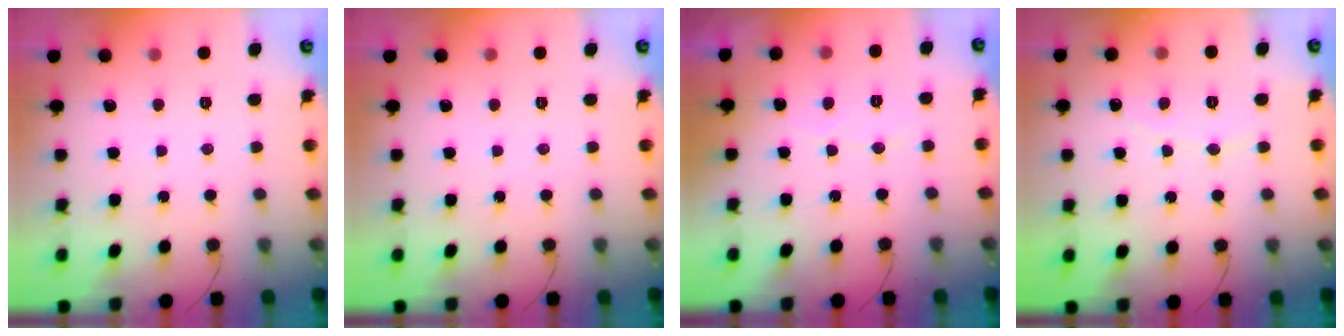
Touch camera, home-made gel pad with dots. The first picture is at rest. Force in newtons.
{"total": 0.0}
{"total": 3.6, "press": 3.6, "slide": 0.2}
{"total": 2.6, "press": 2.6, "slide": 0.2}